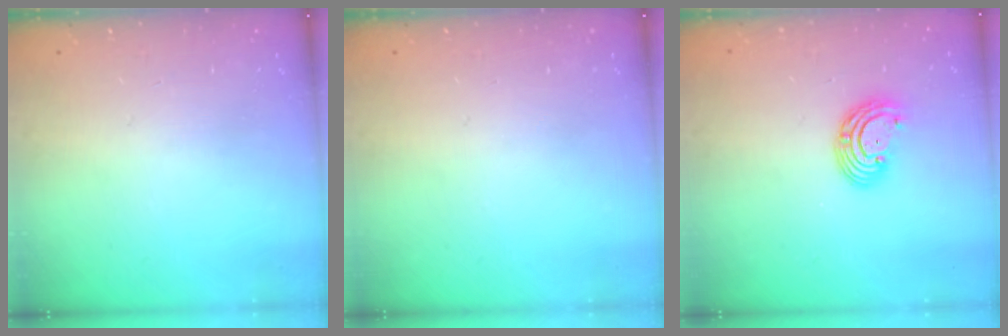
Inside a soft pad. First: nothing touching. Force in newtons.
{"total": 0.0}
{"total": 6.2, "press": 6.1, "slide": 0.9}